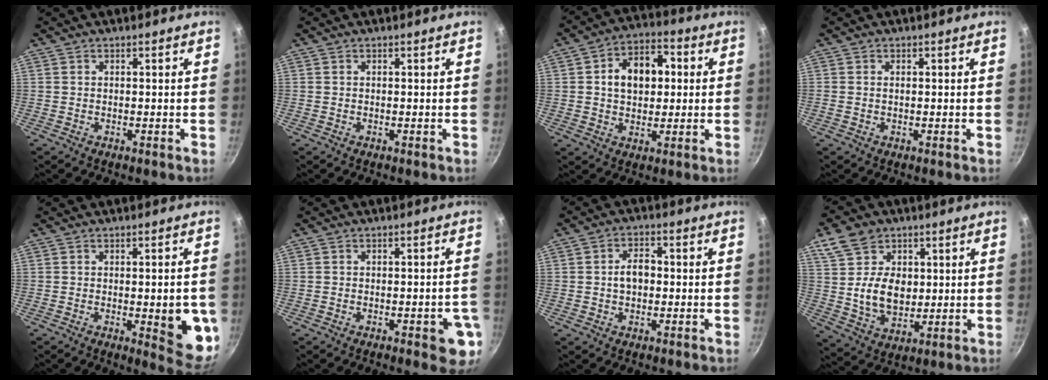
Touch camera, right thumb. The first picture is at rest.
{"total": 0.0}
{"total": 11.7, "force": [1.7, 8.3, 8.1], "torque": [-0.092, 0.018, 0.017]}
{"total": 0.7, "force": [0.1, 0.5, 0.5], "torque": [-0.007, 0.003, 0.001]}
{"total": 9.9, "force": [-1.5, 3.3, 9.2], "torque": [-0.091, -0.009, -0.015]}
{"total": 7.0, "force": [-2.5, 2.6, 6.0], "torque": [-0.051, 0.011, -0.027]}
{"total": 5.0, "force": [-0.2, 3.4, 3.6], "torque": [-0.040, 0.016, -0.006]}
{"total": 12.3, "force": [3.1, 9.4, 7.3], "torque": [-0.095, -0.020, 0.059]}